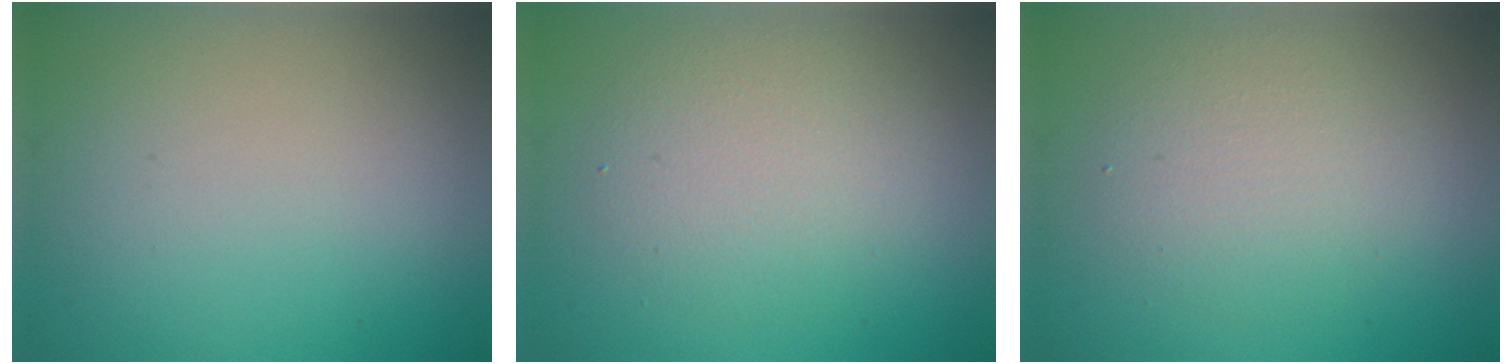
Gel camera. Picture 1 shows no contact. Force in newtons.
{"total": 3.7, "press": 3.7, "slide": 0.2}
{"total": 3.5, "press": 3.5, "slide": 0.1}